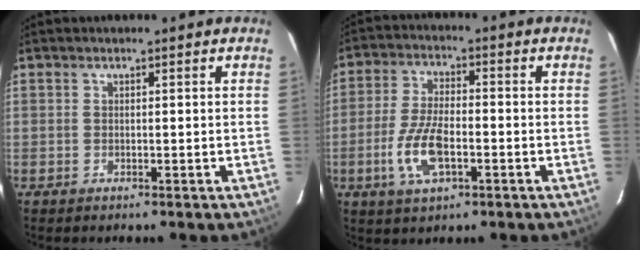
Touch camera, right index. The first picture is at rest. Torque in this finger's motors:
{"motor_torque": [1.15, -0.51, 0.42, 0.13]}